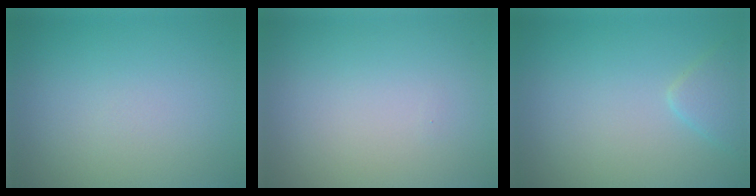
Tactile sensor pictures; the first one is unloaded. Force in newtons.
{"total": 0.0}
{"total": 1.9, "press": 1.9, "slide": 0.1}